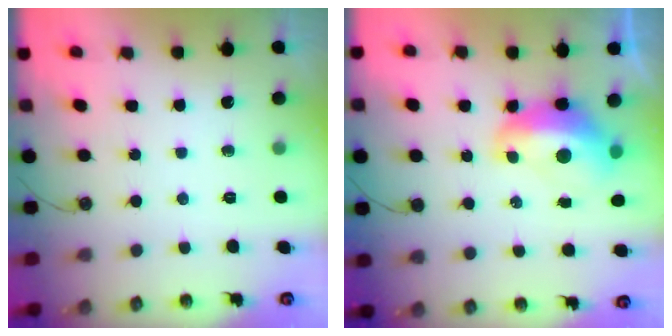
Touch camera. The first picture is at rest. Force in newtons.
{"total": 5.0, "press": 4.9, "slide": 0.9}